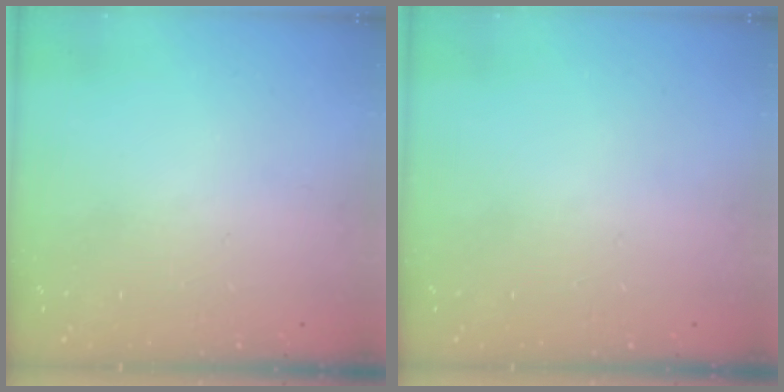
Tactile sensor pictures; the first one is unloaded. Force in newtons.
{"total": 0.0}